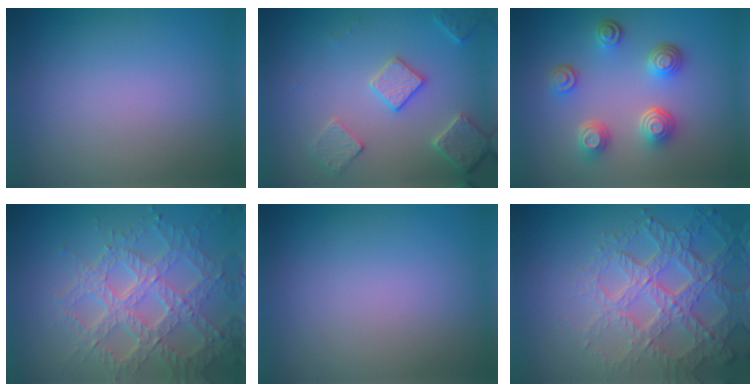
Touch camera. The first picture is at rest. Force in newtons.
{"total": 3.7, "press": 3.4, "slide": 1.4}
{"total": 4.5, "press": 3.5, "slide": 2.8}
{"total": 7.2, "press": 5.3, "slide": 4.9}
{"total": 0.0}
{"total": 7.1, "press": 5.1, "slide": 5.0}